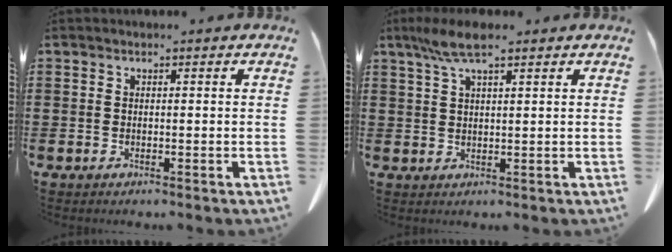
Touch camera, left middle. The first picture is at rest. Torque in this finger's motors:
{"motor_torque": [1.53, 0.61, 0.19, 0.09]}